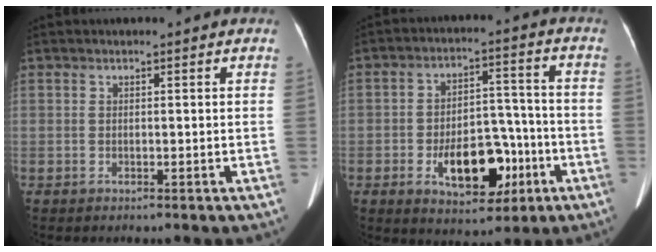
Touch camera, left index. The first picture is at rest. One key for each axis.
{"total": 11.5, "fx": -4.5, "fy": 6.1, "fz": 8.6, "tx": -0.139, "ty": 0.015, "tz": -0.058}